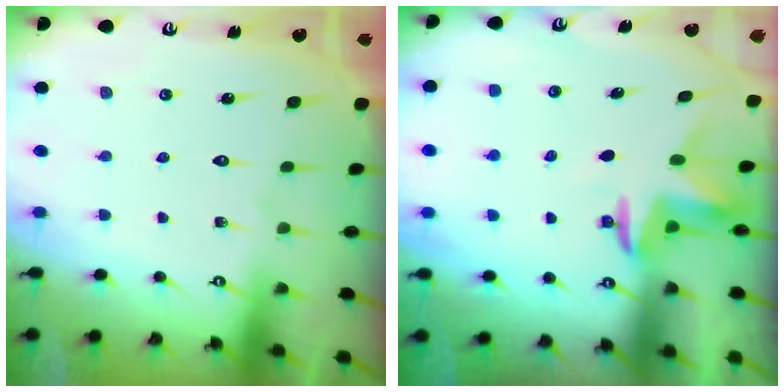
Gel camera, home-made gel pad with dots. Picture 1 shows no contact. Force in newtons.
{"total": 3.3, "press": 3.3, "slide": 0.2}